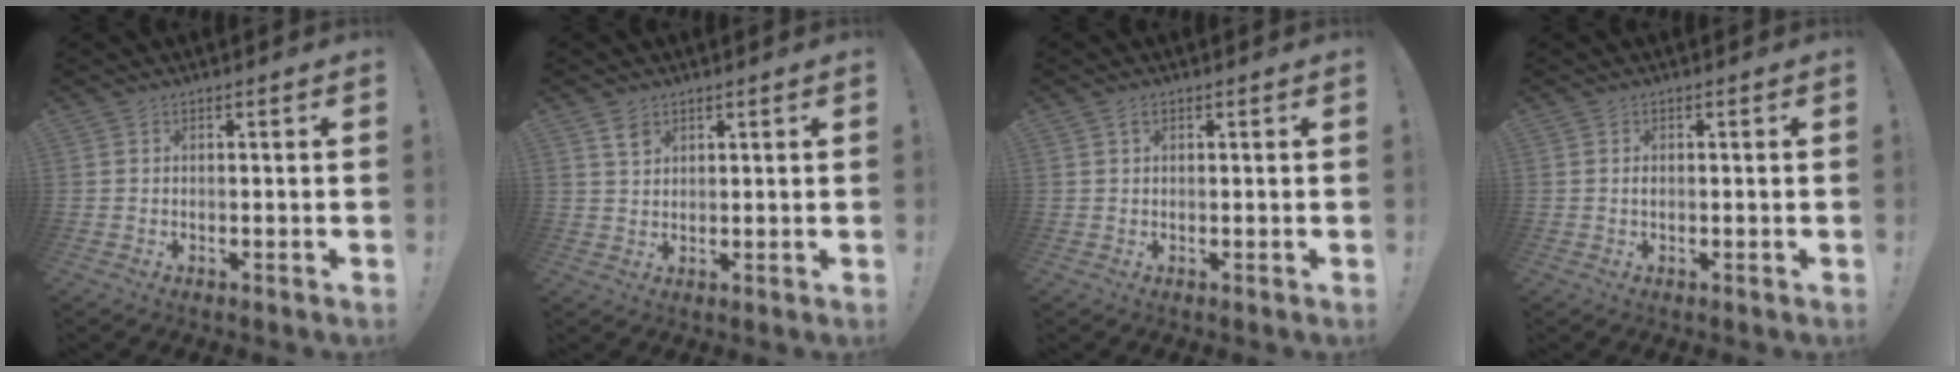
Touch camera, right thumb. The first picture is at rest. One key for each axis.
{"total": 3.3, "fx": 2.1, "fy": 2.1, "fz": 1.4, "tx": -0.015, "ty": -0.010, "tz": 0.038}
{"total": 1.5, "fx": 0.8, "fy": 0.9, "fz": 1.0, "tx": -0.018, "ty": 0.001, "tz": 0.015}
{"total": 0.5, "fx": 0.0, "fy": 0.4, "fz": 0.4, "tx": -0.010, "ty": 0.004, "tz": -0.001}